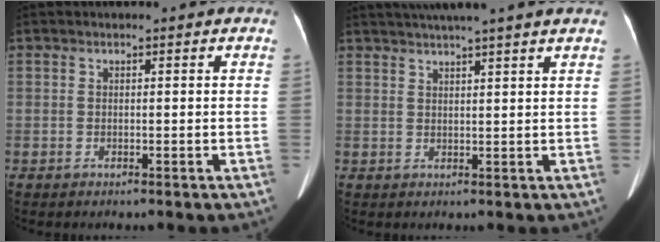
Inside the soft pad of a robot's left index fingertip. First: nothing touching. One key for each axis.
{"total": 9.6, "fx": 8.1, "fy": -1.1, "fz": 4.9, "tx": -0.077, "ty": 0.027, "tz": 0.101}